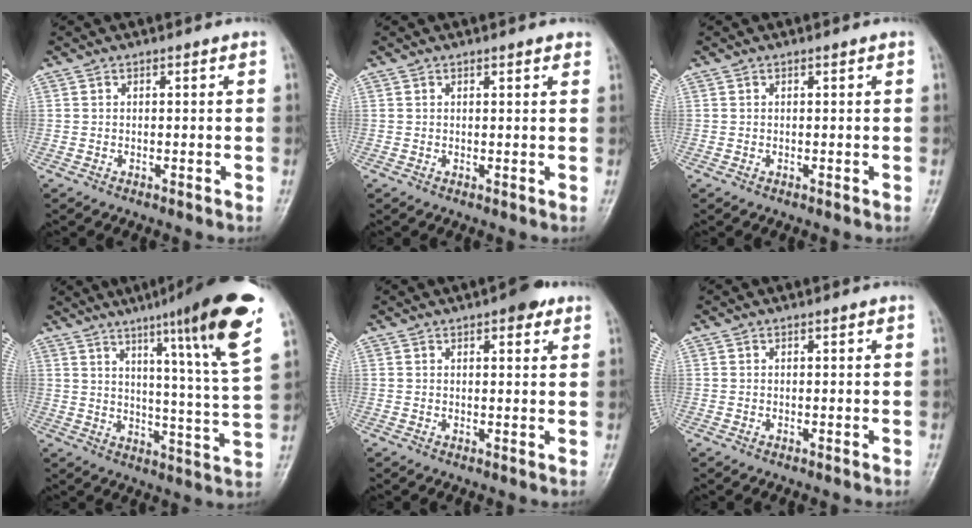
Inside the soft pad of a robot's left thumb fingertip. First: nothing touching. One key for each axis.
{"total": 1.6, "fx": 1.2, "fy": 0.4, "fz": 1.0, "tx": -0.009, "ty": -0.002, "tz": 0.013}
{"total": 0.0}
{"total": 20.4, "fx": 11.2, "fy": 0.9, "fz": 17.1, "tx": -0.227, "ty": -0.049, "tz": 0.152}
{"total": 4.4, "fx": 2.5, "fy": 1.7, "fz": 3.2, "tx": -0.030, "ty": -0.006, "tz": 0.029}
{"total": 0.0}